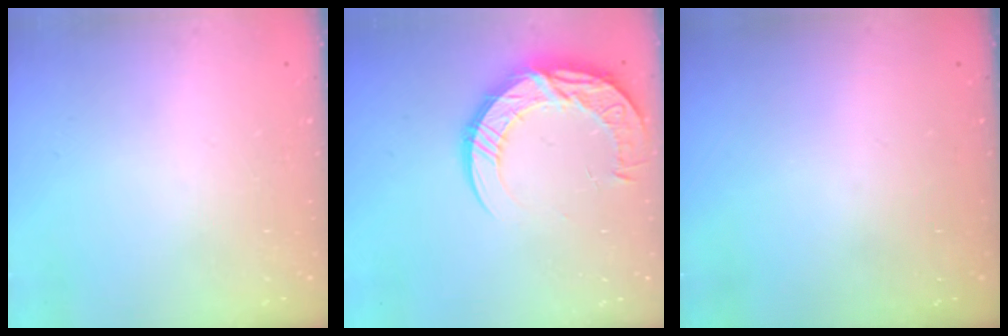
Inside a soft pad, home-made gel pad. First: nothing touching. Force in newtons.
{"total": 18.4, "press": 18.4, "slide": 1.0}
{"total": 0.0}